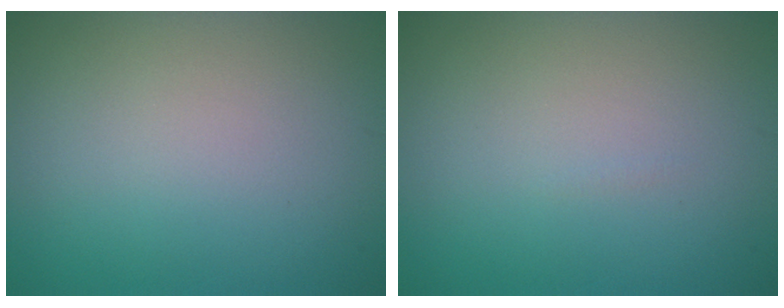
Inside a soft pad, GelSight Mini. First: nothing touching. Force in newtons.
{"total": 0.0}